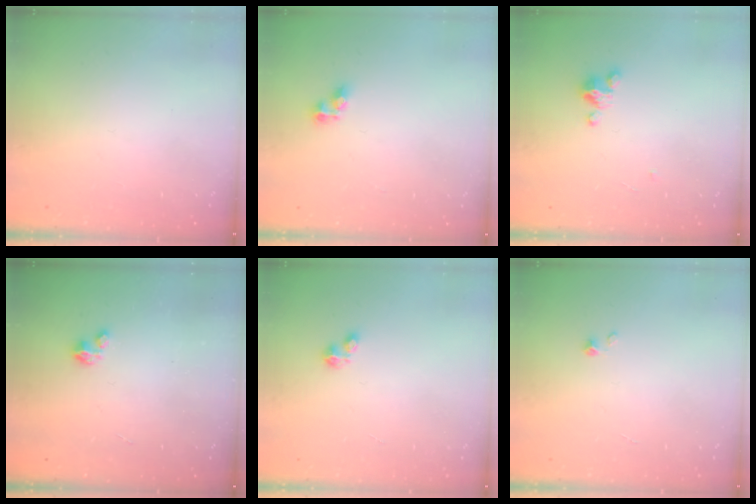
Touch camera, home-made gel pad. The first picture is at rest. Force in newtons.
{"total": 5.3, "press": 5.2, "slide": 0.4}
{"total": 3.3, "press": 3.3, "slide": 0.3}
{"total": 1.8, "press": 1.8, "slide": 0.2}
{"total": 2.1, "press": 2.1, "slide": 0.3}
{"total": 0.6, "press": 0.6, "slide": 0.1}